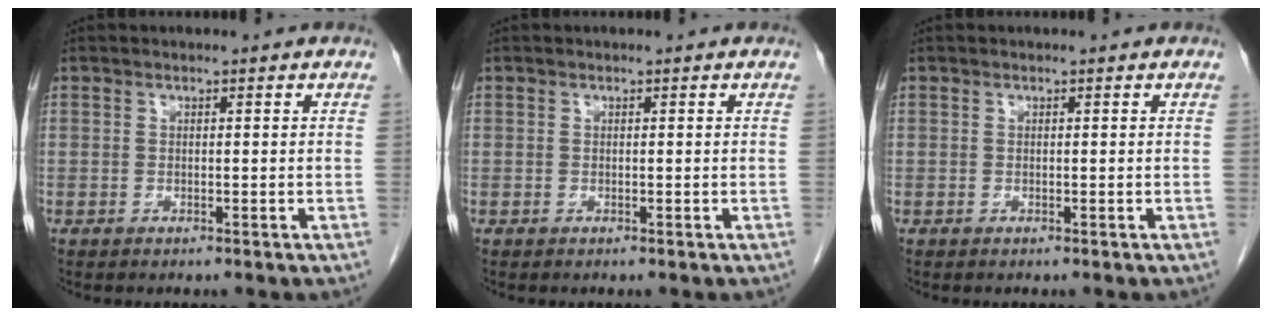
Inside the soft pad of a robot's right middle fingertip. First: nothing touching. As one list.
[{"total": 0.0}, {"total": 0.0}]